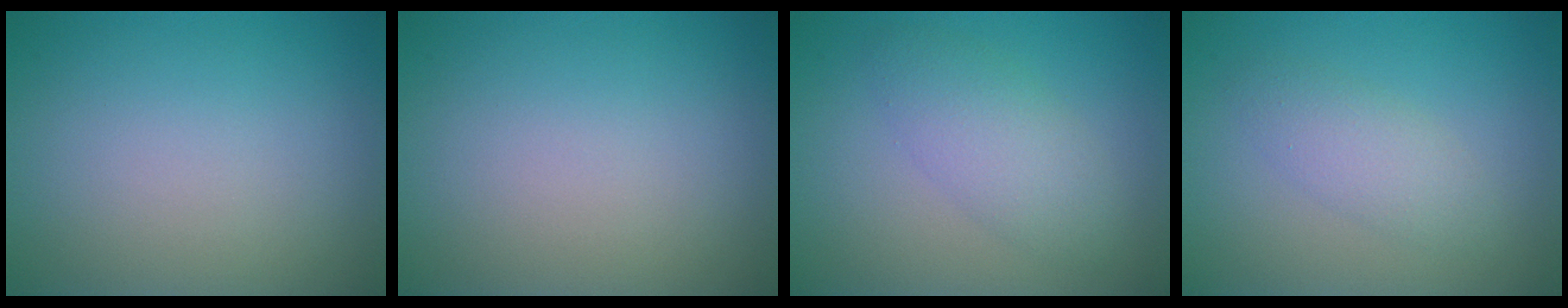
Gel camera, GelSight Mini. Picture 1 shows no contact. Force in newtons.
{"total": 0.0}
{"total": 3.5, "press": 3.5, "slide": 0.1}
{"total": 2.3, "press": 2.3, "slide": 0.1}